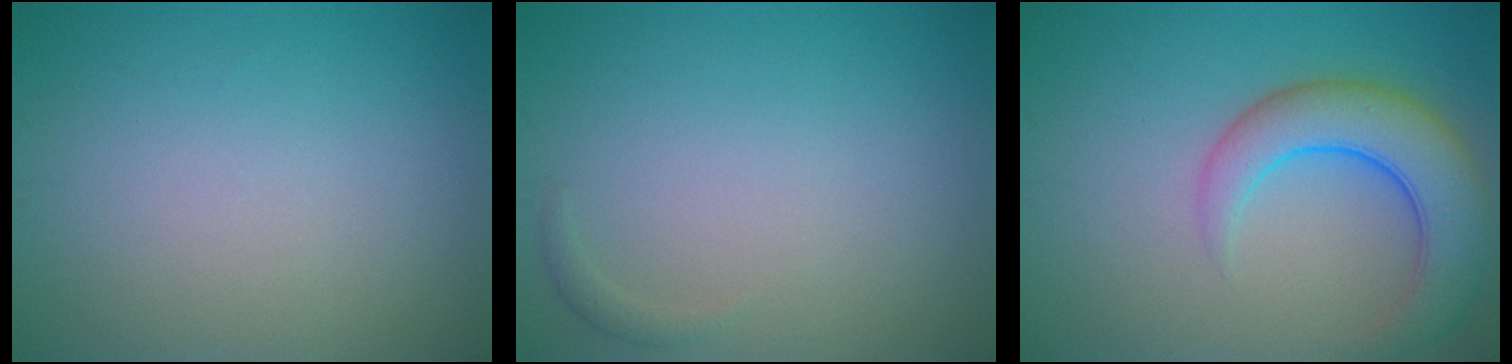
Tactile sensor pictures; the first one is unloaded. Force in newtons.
{"total": 0.7, "press": 0.7, "slide": 0.1}
{"total": 6.5, "press": 6.5, "slide": 0.5}